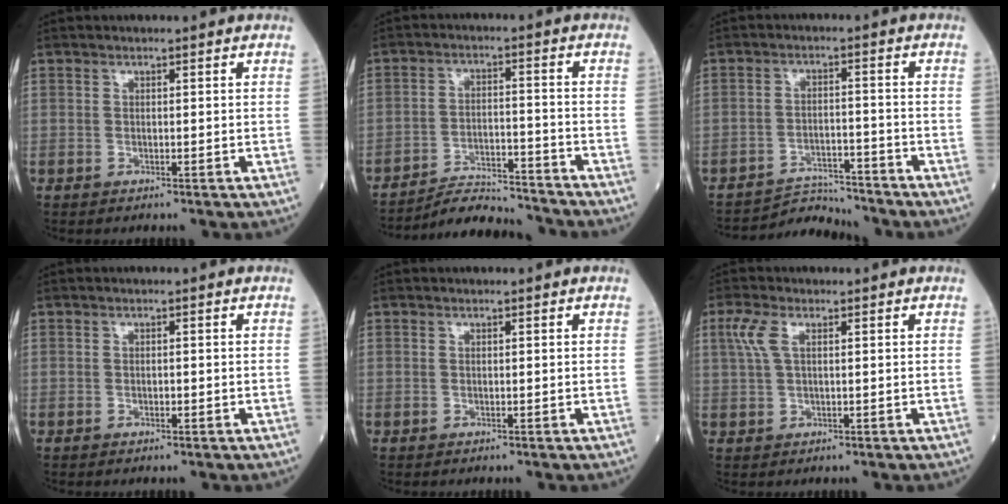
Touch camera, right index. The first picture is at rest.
{"total": 9.9, "force": [-9.8, 0.4, 1.2], "torque": [-0.019, 0.005, -0.163]}
{"total": 5.9, "force": [-5.8, 0.2, -1.3], "torque": [0.018, 0.008, -0.097]}
{"total": 0.5, "force": [-0.1, 0.3, 0.4], "torque": [-0.011, 0.000, 0.001]}
{"total": 0.0}
{"total": 3.6, "force": [1.4, 1.4, 3.0], "torque": [-0.086, 0.018, 0.032]}